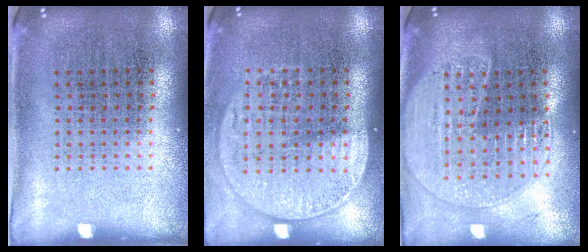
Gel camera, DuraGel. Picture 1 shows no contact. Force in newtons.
{"total": 1.6, "press": 1.4, "slide": 0.7}
{"total": 1.9, "press": 1.7, "slide": 0.8}